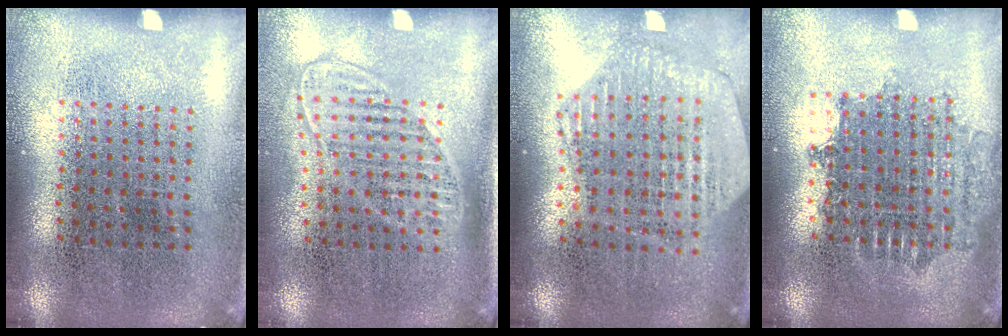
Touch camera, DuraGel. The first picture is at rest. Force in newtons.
{"total": 1.4, "press": 1.1, "slide": 0.7}
{"total": 1.1, "press": 1.1, "slide": 0.1}
{"total": 1.7, "press": 1.4, "slide": 0.9}